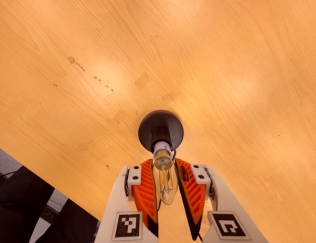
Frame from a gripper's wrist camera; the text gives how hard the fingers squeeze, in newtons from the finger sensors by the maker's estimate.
{"total": 12.0, "left": 11.4, "right": 12.7}